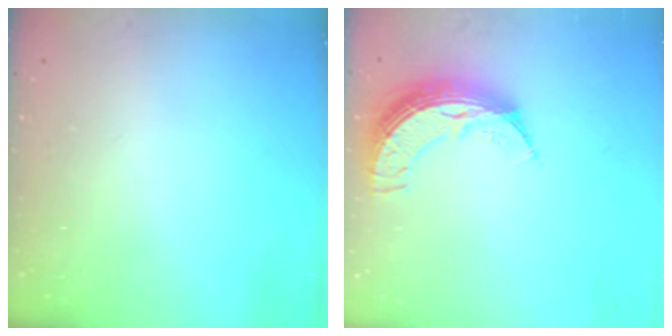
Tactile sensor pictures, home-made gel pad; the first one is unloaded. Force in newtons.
{"total": 10.6, "press": 10.6, "slide": 1.0}